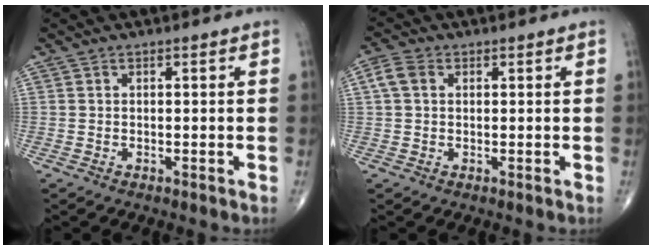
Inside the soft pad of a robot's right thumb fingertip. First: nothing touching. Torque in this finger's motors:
{"motor_torque": [-0.11, 0.17, 0.10, -0.10, 0.02]}